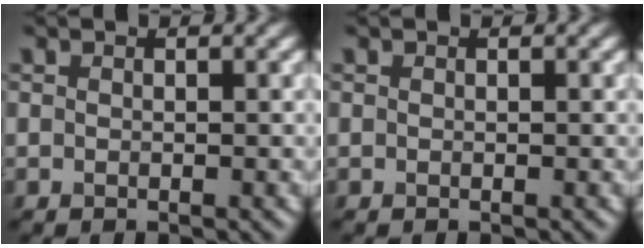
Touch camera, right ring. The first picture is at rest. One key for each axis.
{"total": 0.0}